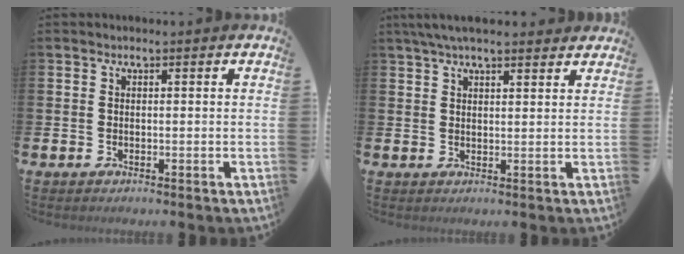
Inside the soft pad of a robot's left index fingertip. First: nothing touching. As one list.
[{"total": 4.2, "force": [3.7, 0.8, 2.0], "torque": [-0.044, -0.005, 0.067]}]